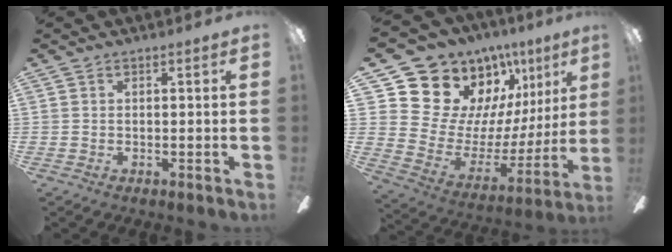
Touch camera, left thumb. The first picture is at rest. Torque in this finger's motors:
{"motor_torque": [0.33, 1.28, 1.18, -1.59, 0.03]}